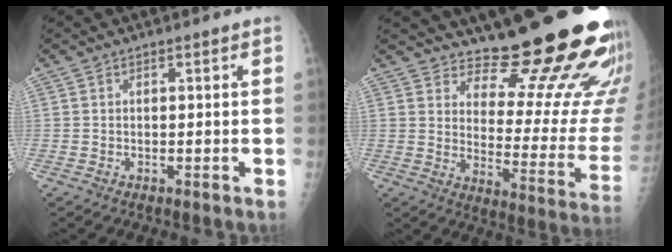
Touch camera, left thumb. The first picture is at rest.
{"total": 21.1, "force": [17.5, 4.9, 10.7], "torque": [-0.102, -0.162, 0.230]}